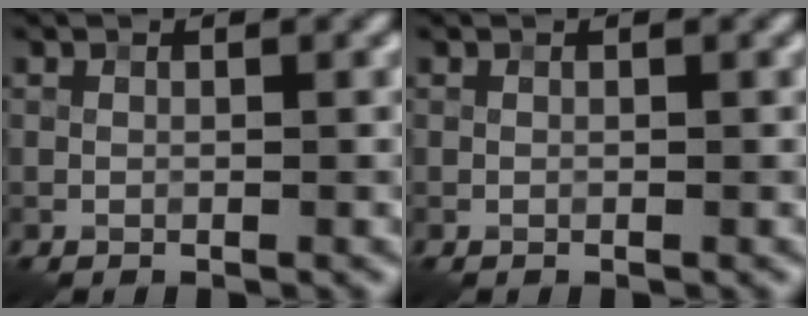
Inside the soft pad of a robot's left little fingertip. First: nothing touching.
{"total": 0.0}